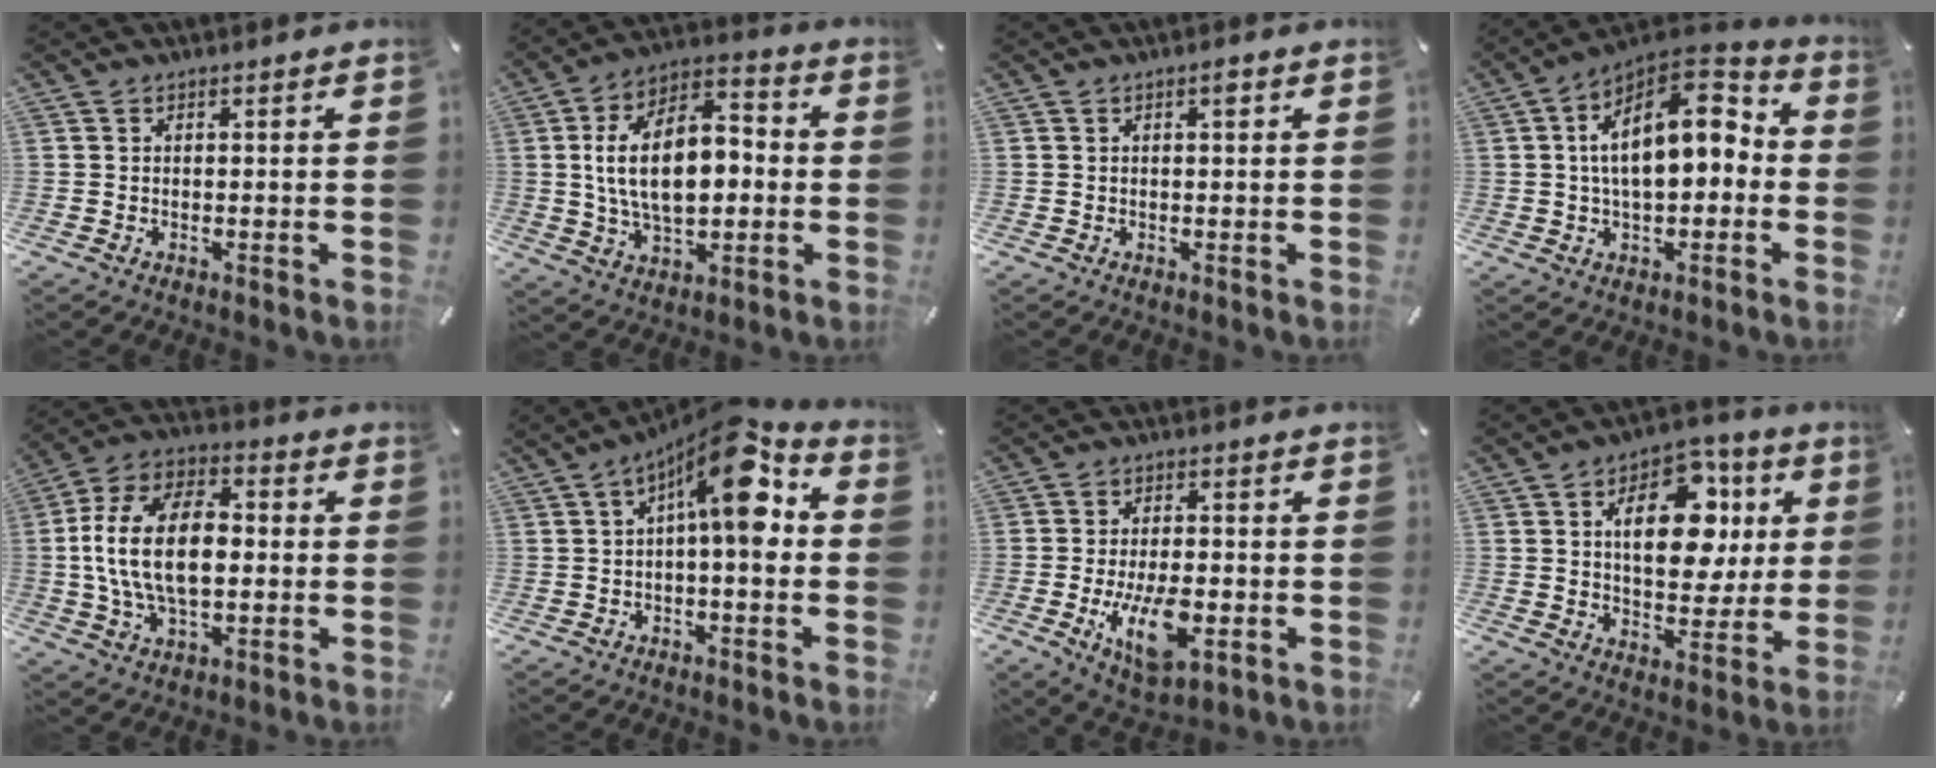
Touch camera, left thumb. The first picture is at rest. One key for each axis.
{"total": 17.1, "fx": -0.1, "fy": 10.5, "fz": 13.5, "tx": -0.252, "ty": 0.009, "tz": -0.003}
{"total": 1.5, "fx": 0.5, "fy": 0.5, "fz": 1.3, "tx": -0.018, "ty": 0.001, "tz": 0.005}
{"total": 15.4, "fx": 2.3, "fy": 9.0, "fz": 12.3, "tx": -0.198, "ty": -0.013, "tz": 0.040}
{"total": 17.2, "fx": -0.5, "fy": 10.5, "fz": 13.6, "tx": -0.288, "ty": 0.007, "tz": -0.012}
{"total": 13.7, "fx": 3.4, "fy": 5.1, "fz": 12.3, "tx": -0.184, "ty": -0.023, "tz": 0.053}
{"total": 12.3, "fx": -3.4, "fy": 6.1, "fz": 10.1, "tx": -0.175, "ty": -0.009, "tz": -0.058}
{"total": 17.1, "fx": 4.7, "fy": 10.9, "fz": 12.4, "tx": -0.172, "ty": -0.004, "tz": 0.079}